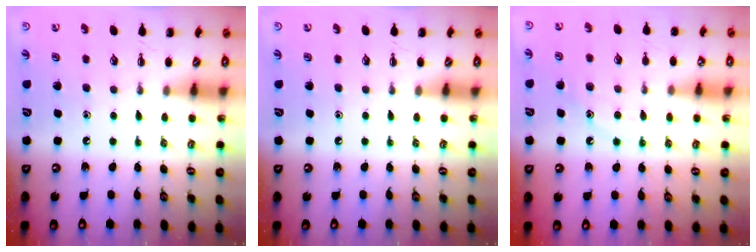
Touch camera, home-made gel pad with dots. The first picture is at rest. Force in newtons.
{"total": 0.0}
{"total": 10.0, "press": 10.0, "slide": 1.4}